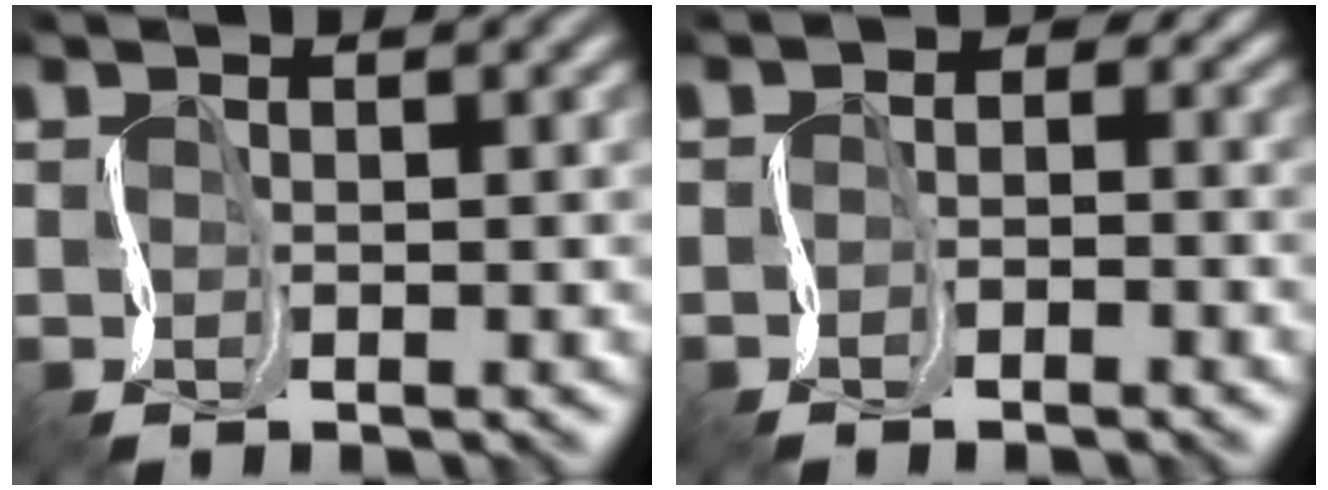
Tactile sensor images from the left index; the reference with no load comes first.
{"total": 2.6, "force": [-0.7, 1.9, 1.5], "torque": [-0.009, 0.004, -0.019]}